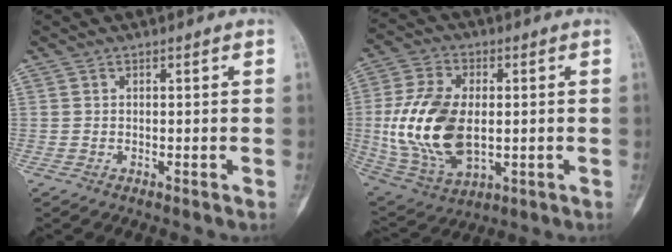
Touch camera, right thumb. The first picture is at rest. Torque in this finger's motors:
{"motor_torque": [2.06, 1.48, 0.94, -1.28, 0.39]}